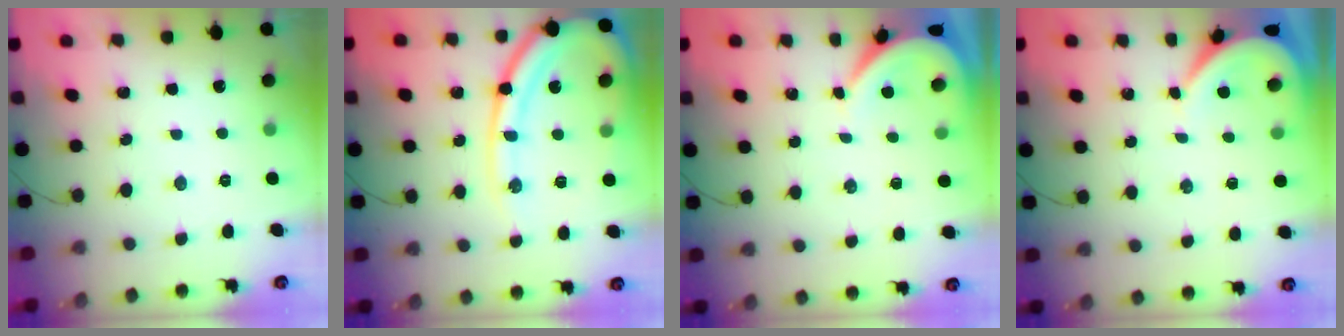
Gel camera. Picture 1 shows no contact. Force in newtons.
{"total": 17.2, "press": 17.1, "slide": 1.9}
{"total": 3.5, "press": 3.4, "slide": 0.4}
{"total": 3.5, "press": 3.4, "slide": 0.4}